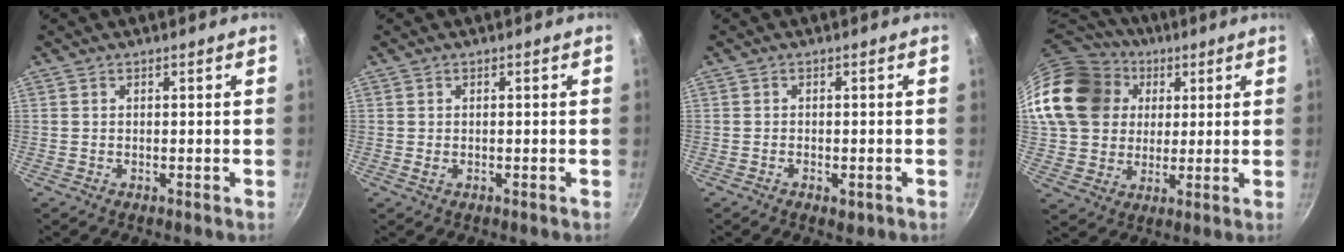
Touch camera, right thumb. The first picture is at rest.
{"total": 0.6, "force": [-0.2, 0.2, 0.6], "torque": [-0.016, 0.002, -0.001]}
{"total": 2.2, "force": [-1.0, 1.1, 1.6], "torque": [-0.025, -0.001, -0.014]}
{"total": 22.1, "force": [5.6, 18.2, 11.0], "torque": [-0.199, 0.031, 0.110]}